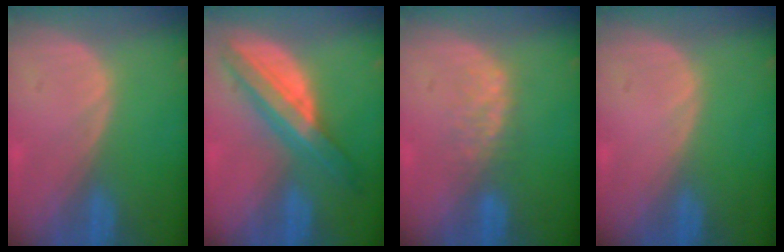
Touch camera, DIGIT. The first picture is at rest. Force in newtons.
{"total": 8.5, "press": 8.4, "slide": 0.4}
{"total": 3.2, "press": 3.2, "slide": 0.5}
{"total": 0.0}